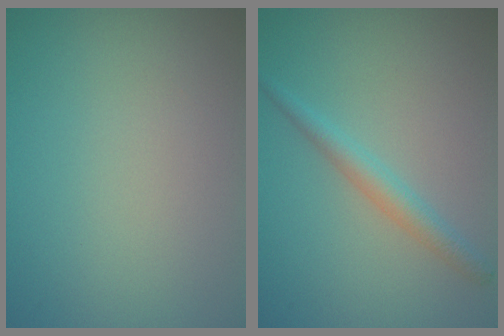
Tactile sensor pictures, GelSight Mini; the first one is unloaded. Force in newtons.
{"total": 2.2, "press": 2.2, "slide": 0.0}